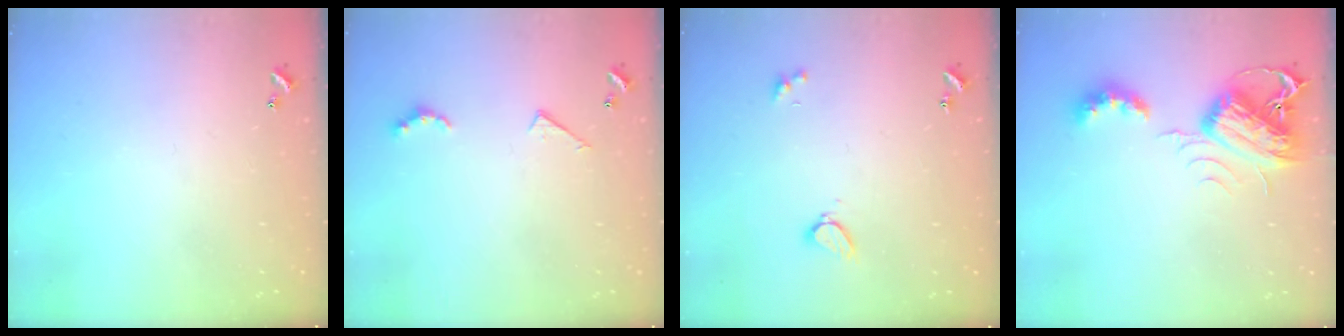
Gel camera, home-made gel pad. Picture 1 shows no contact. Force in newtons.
{"total": 3.8, "press": 3.8, "slide": 0.6}
{"total": 2.2, "press": 2.2, "slide": 0.3}
{"total": 8.7, "press": 8.7, "slide": 0.5}